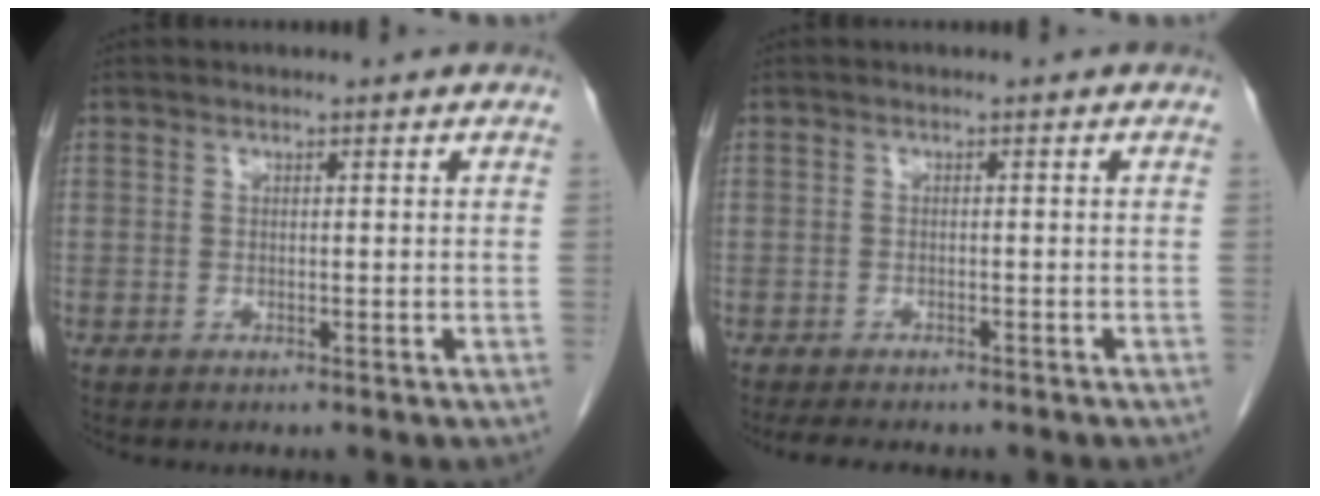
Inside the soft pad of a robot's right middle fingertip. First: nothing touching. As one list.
[{"total": 7.4, "force": [-6.3, 1.9, 3.3], "torque": [-0.043, -0.006, -0.083]}]